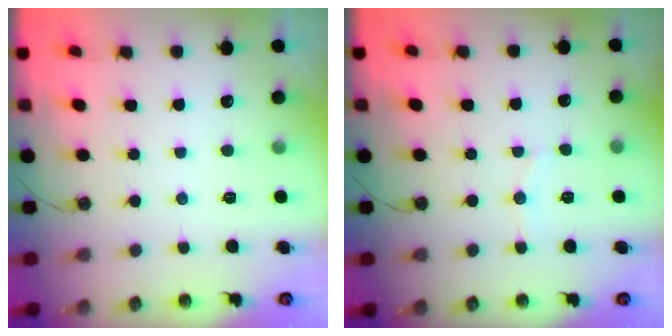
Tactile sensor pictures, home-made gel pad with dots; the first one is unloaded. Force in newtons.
{"total": 4.7, "press": 4.6, "slide": 0.5}